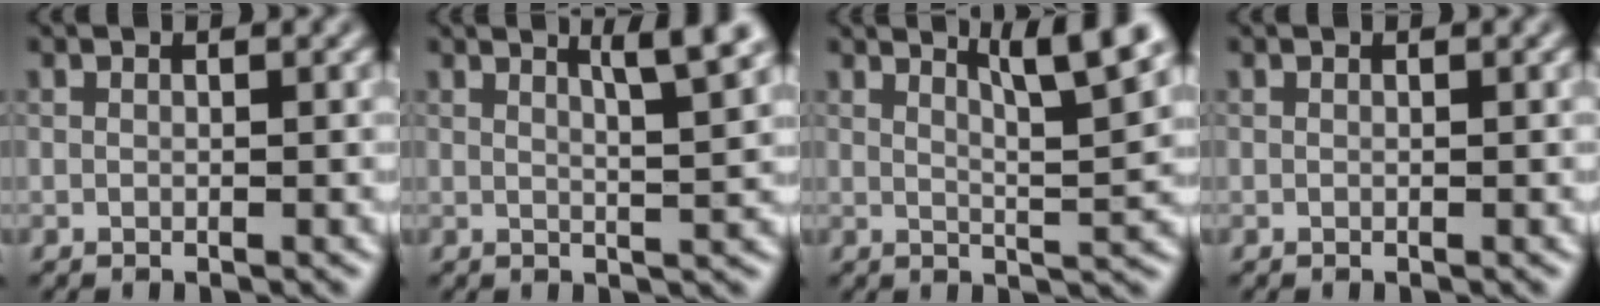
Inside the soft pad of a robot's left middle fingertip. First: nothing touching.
{"total": 4.4, "force": [2.5, 0.7, 3.5], "torque": [-0.041, 0.006, 0.032]}
{"total": 6.6, "force": [3.9, 1.1, 5.2], "torque": [-0.060, 0.010, 0.056]}
{"total": 0.0}